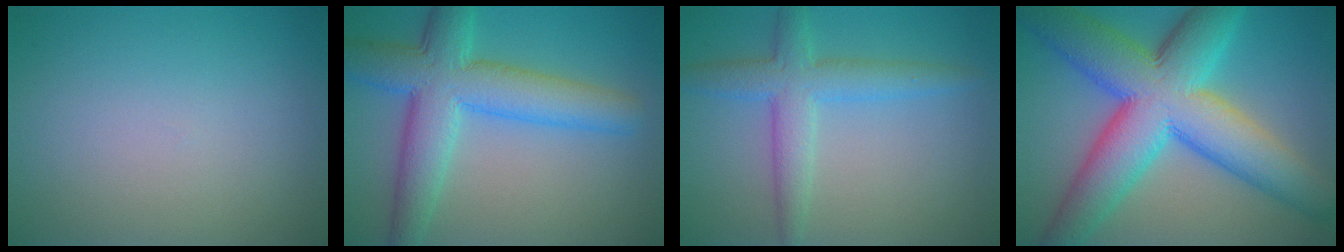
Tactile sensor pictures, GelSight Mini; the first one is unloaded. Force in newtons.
{"total": 8.2, "press": 8.2, "slide": 0.2}
{"total": 4.3, "press": 4.3, "slide": 0.0}
{"total": 13.3, "press": 13.3, "slide": 0.4}